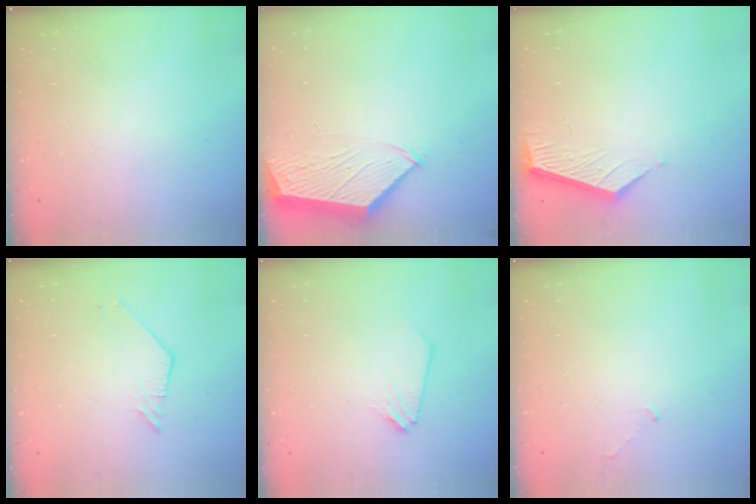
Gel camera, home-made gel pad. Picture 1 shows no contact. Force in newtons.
{"total": 3.0, "press": 3.0, "slide": 0.4}
{"total": 5.0, "press": 5.0, "slide": 0.3}
{"total": 2.2, "press": 2.2, "slide": 0.1}
{"total": 0.0}
{"total": 2.5, "press": 2.4, "slide": 0.6}